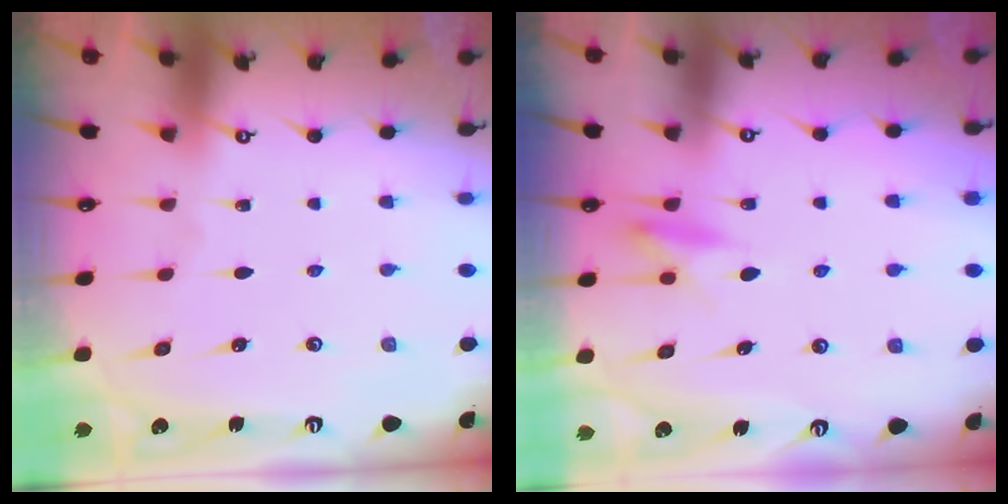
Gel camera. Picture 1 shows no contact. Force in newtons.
{"total": 8.5, "press": 8.4, "slide": 1.3}